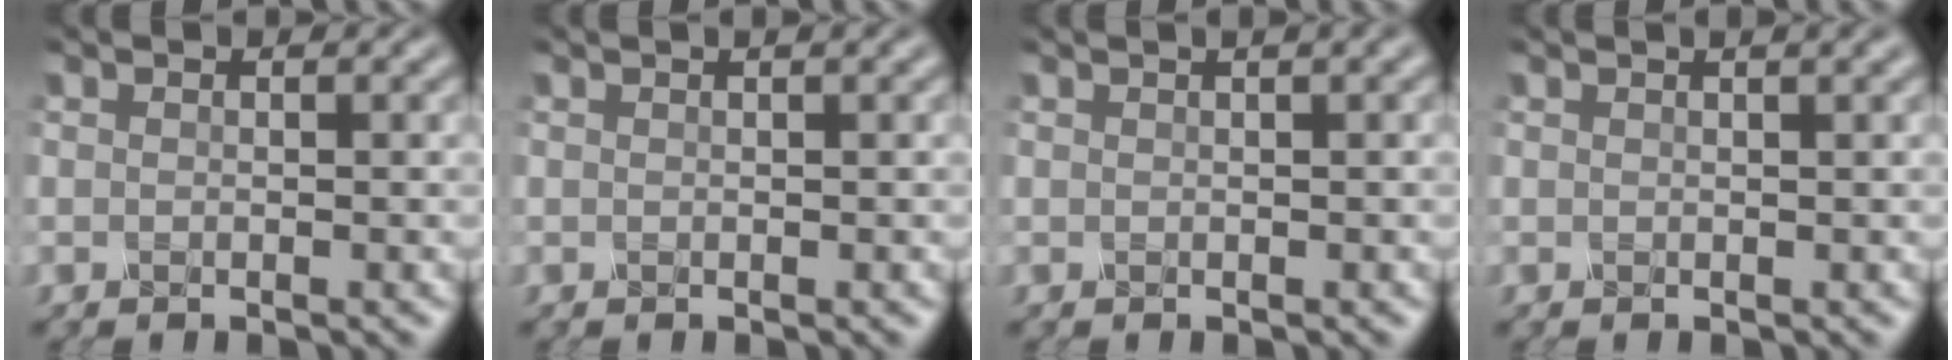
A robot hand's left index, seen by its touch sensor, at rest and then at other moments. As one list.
[{"total": 0.7, "force": [0.4, 0.1, 0.5], "torque": [-0.011, 0.000, 0.002]}, {"total": 1.5, "force": [0.8, 0.3, 1.2], "torque": [-0.018, 0.003, 0.008]}, {"total": 2.4, "force": [1.5, 0.9, 1.7], "torque": [-0.010, 0.008, 0.003]}]